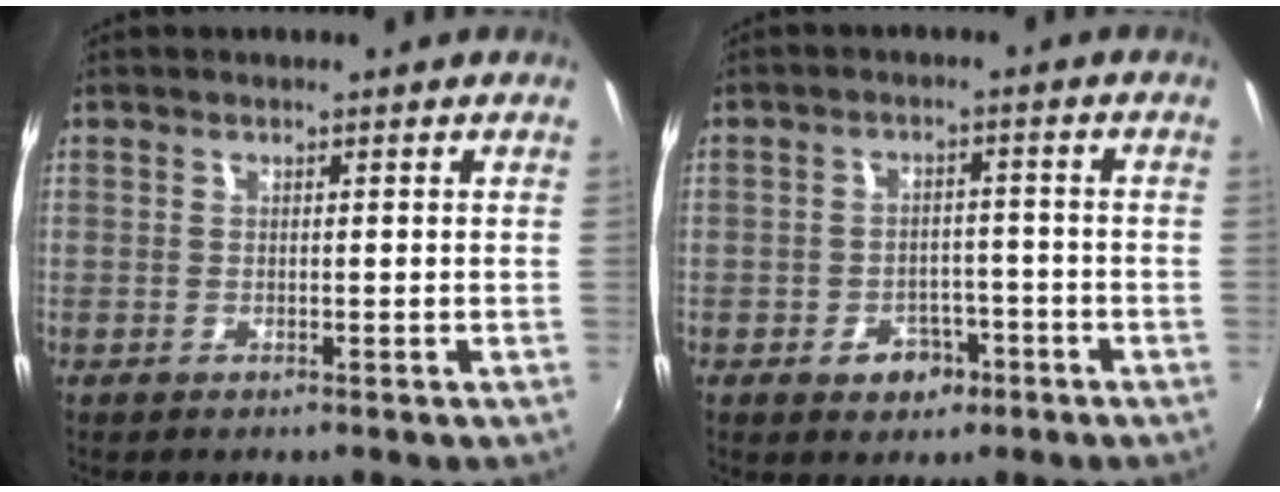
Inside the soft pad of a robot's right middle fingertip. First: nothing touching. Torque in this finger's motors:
{"motor_torque": [0.56, -0.49, 0.05, 0.00]}